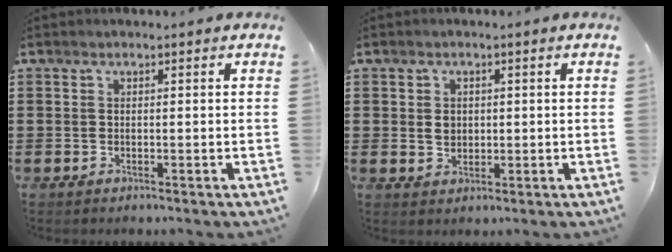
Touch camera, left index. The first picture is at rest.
{"total": 2.1, "force": [0.4, 1.7, 1.2], "torque": [-0.021, 0.006, 0.005]}